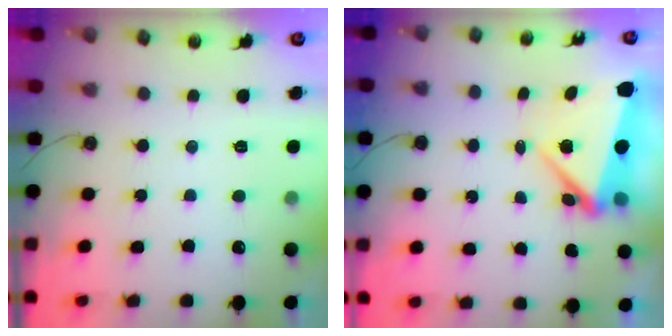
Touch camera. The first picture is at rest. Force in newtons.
{"total": 6.0, "press": 6.0, "slide": 0.6}